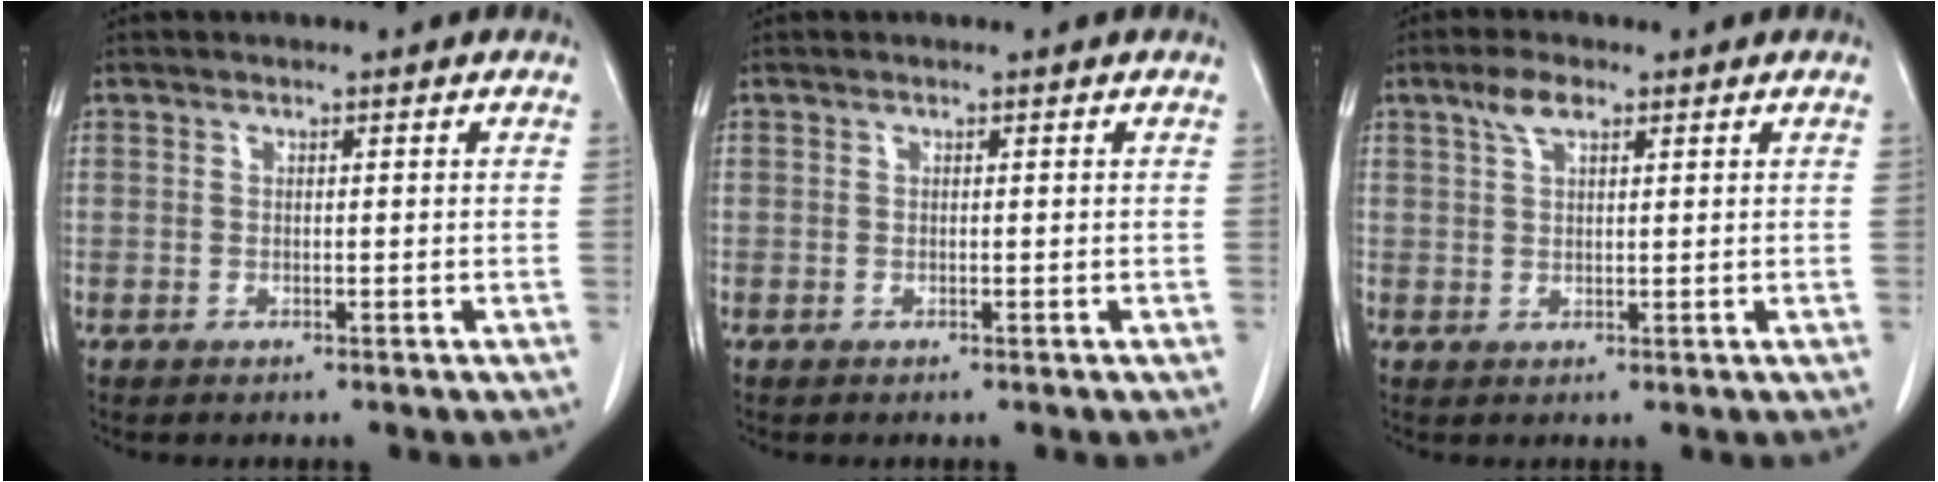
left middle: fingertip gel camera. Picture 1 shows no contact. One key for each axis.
{"total": 0.0}
{"total": 3.3, "fx": 2.0, "fy": 1.2, "fz": 2.4, "tx": -0.053, "ty": 0.009, "tz": 0.041}